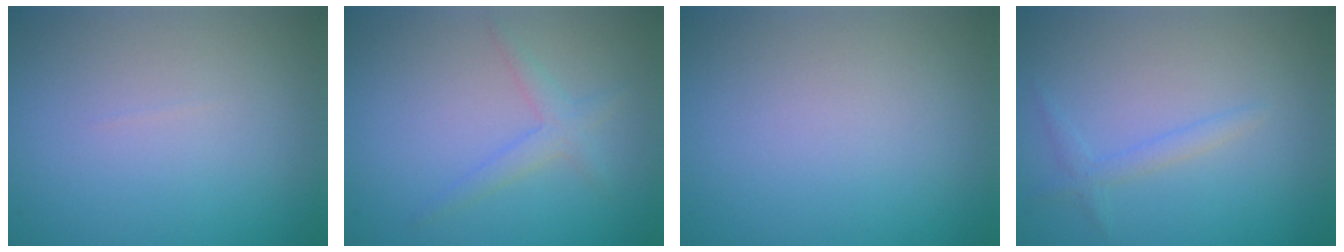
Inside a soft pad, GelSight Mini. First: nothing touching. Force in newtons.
{"total": 1.8, "press": 1.8, "slide": 0.1}
{"total": 0.0}
{"total": 1.3, "press": 1.3, "slide": 0.1}